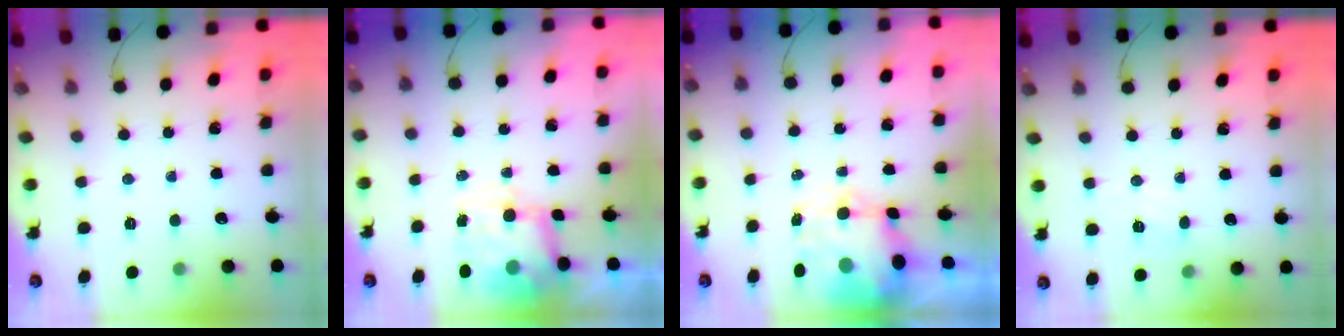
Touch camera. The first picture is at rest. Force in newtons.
{"total": 7.6, "press": 7.4, "slide": 1.7}
{"total": 8.7, "press": 8.5, "slide": 2.0}
{"total": 4.0, "press": 3.8, "slide": 1.4}